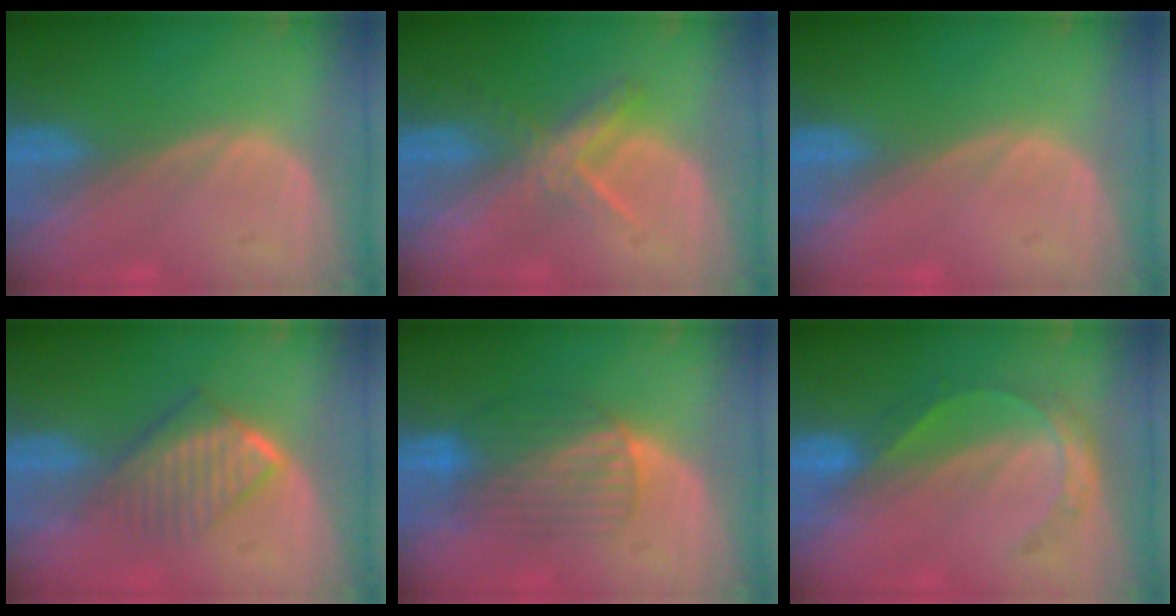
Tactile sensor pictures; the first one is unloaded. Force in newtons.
{"total": 5.5, "press": 4.9, "slide": 2.5}
{"total": 0.0}
{"total": 6.5, "press": 5.8, "slide": 3.0}
{"total": 6.6, "press": 6.5, "slide": 1.1}
{"total": 5.5, "press": 4.7, "slide": 2.7}